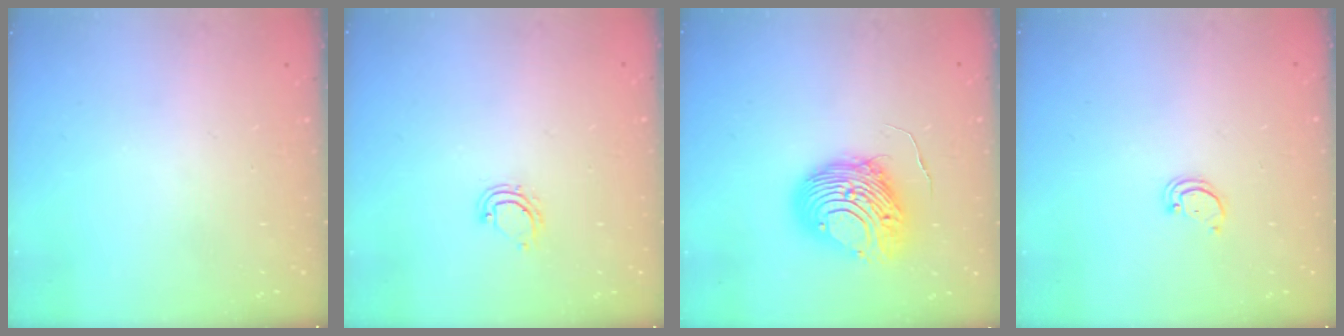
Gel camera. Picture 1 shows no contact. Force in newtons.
{"total": 5.0, "press": 5.0, "slide": 0.2}
{"total": 10.6, "press": 10.5, "slide": 1.4}
{"total": 1.6, "press": 1.6, "slide": 0.1}